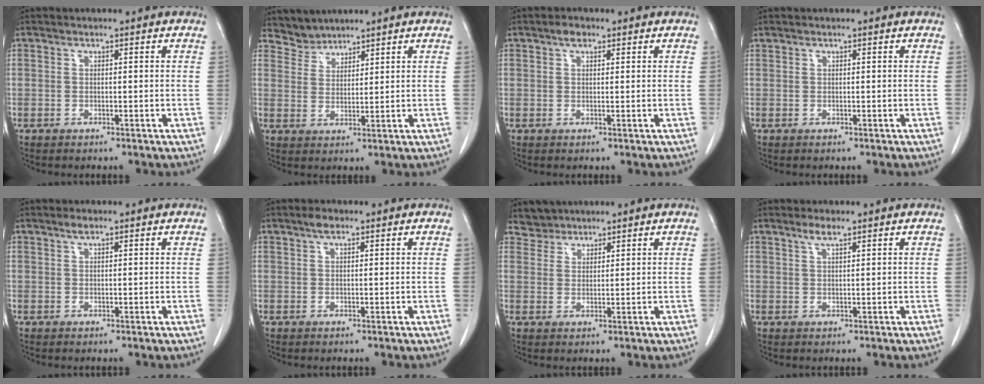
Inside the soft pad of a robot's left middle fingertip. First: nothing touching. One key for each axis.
{"total": 3.4, "fx": 3.2, "fy": 0.8, "fz": -0.8, "tx": 0.017, "ty": 0.004, "tz": 0.067}
{"total": 1.7, "fx": 1.0, "fy": 0.9, "fz": 1.0, "tx": -0.019, "ty": 0.007, "tz": 0.016}
{"total": 0.0}
{"total": 1.1, "fx": 0.8, "fy": 0.2, "fz": 0.7, "tx": -0.017, "ty": 0.004, "tz": 0.016}
{"total": 1.6, "fx": 1.0, "fy": 0.5, "fz": 1.1, "tx": -0.021, "ty": 0.008, "tz": 0.018}
{"total": 2.8, "fx": 2.4, "fy": 1.2, "fz": -0.7, "tx": 0.014, "ty": 0.004, "tz": 0.042}
{"total": 2.0, "fx": 1.4, "fy": 0.1, "fz": 1.3, "tx": -0.031, "ty": 0.002, "tz": 0.030}